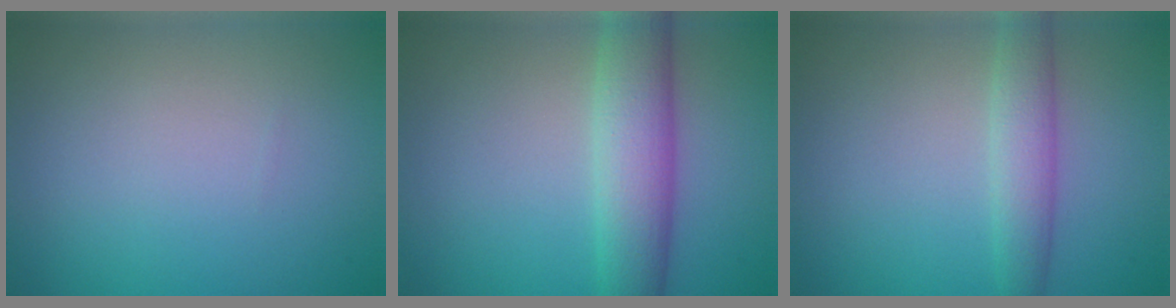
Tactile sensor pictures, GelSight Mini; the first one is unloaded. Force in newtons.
{"total": 5.4, "press": 5.4, "slide": 0.1}
{"total": 2.9, "press": 2.9, "slide": 0.0}